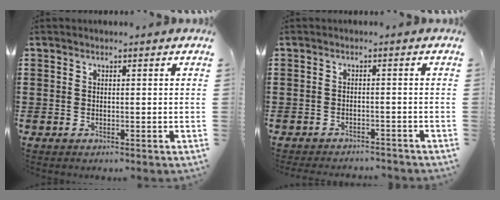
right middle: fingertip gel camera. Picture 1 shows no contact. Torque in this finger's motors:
{"motor_torque": [0.49, -0.67, 0.06, 0.05]}